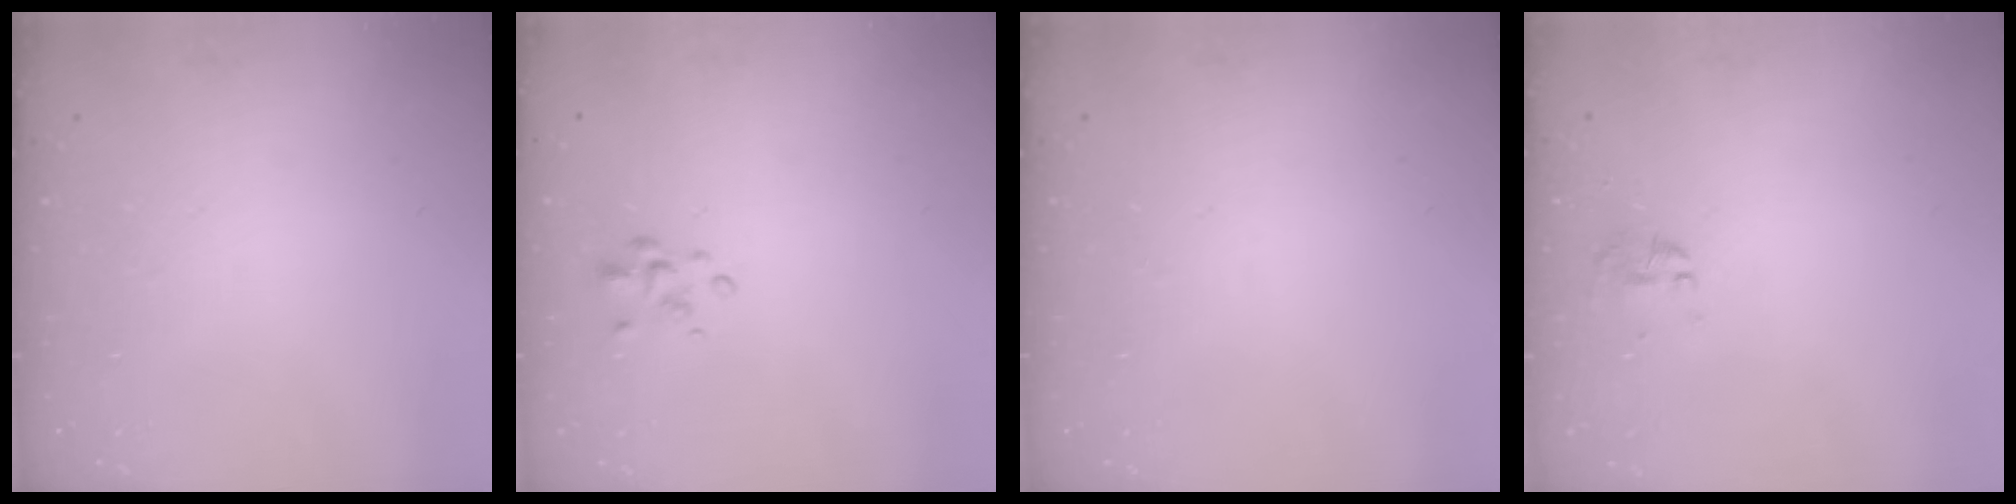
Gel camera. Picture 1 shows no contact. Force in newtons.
{"total": 2.5, "press": 2.5, "slide": 0.4}
{"total": 0.0}
{"total": 0.0}